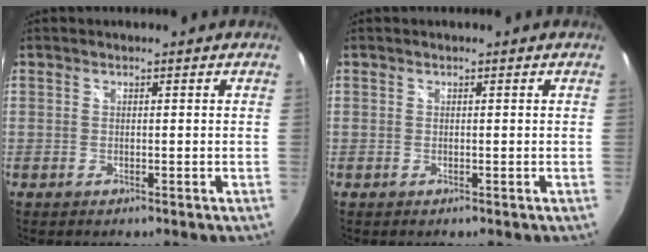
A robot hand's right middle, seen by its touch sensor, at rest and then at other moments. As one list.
[{"total": 0.0}]